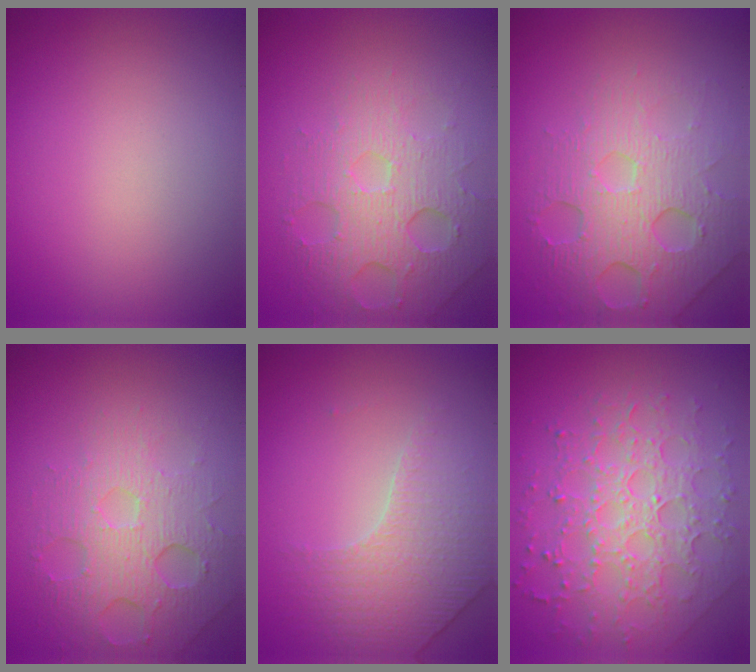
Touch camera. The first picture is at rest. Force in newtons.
{"total": 4.9, "press": 4.1, "slide": 2.6}
{"total": 6.4, "press": 4.7, "slide": 4.3}
{"total": 4.9, "press": 4.1, "slide": 2.6}
{"total": 4.1, "press": 3.1, "slide": 2.7}
{"total": 7.2, "press": 5.2, "slide": 5.0}